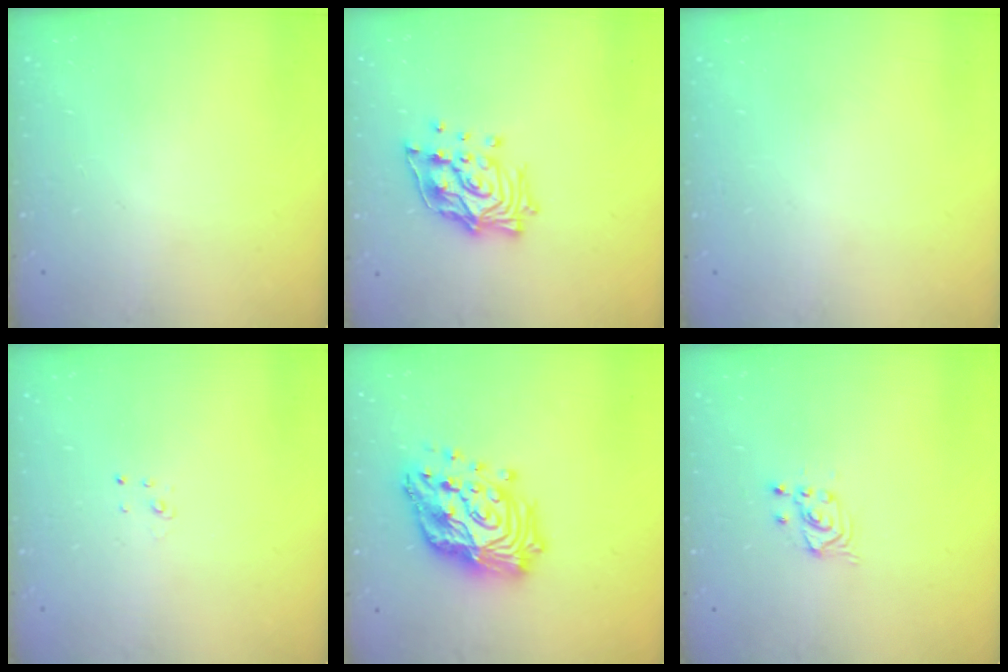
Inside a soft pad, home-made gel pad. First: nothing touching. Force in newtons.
{"total": 15.1, "press": 15.0, "slide": 1.8}
{"total": 0.0}
{"total": 2.0, "press": 2.0, "slide": 0.2}
{"total": 20.6, "press": 20.4, "slide": 2.2}
{"total": 2.6, "press": 2.6, "slide": 0.1}